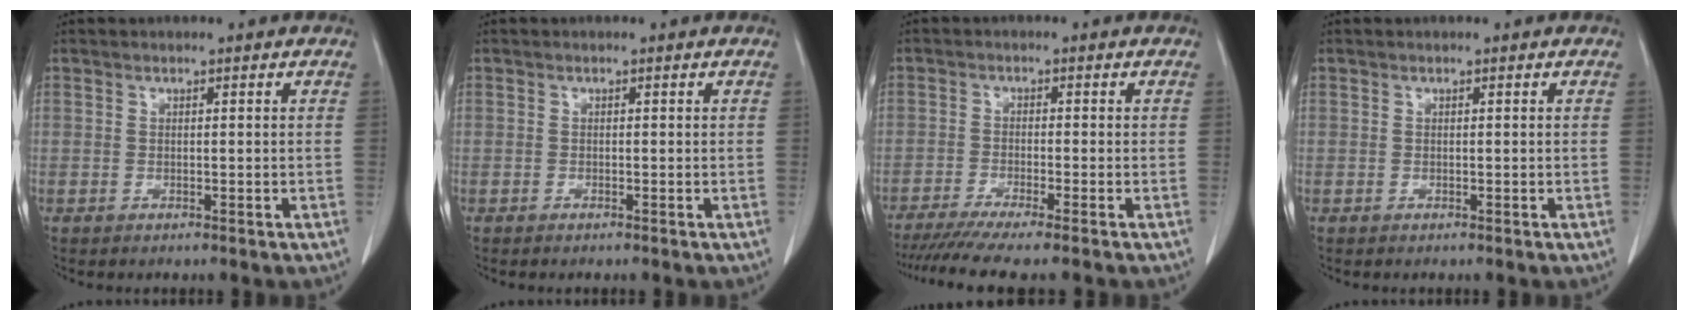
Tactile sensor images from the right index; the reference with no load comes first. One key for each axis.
{"total": 0.0}
{"total": 8.9, "fx": -7.5, "fy": -0.9, "fz": 4.7, "tx": -0.063, "ty": -0.022, "tz": -0.119}
{"total": 0.0}